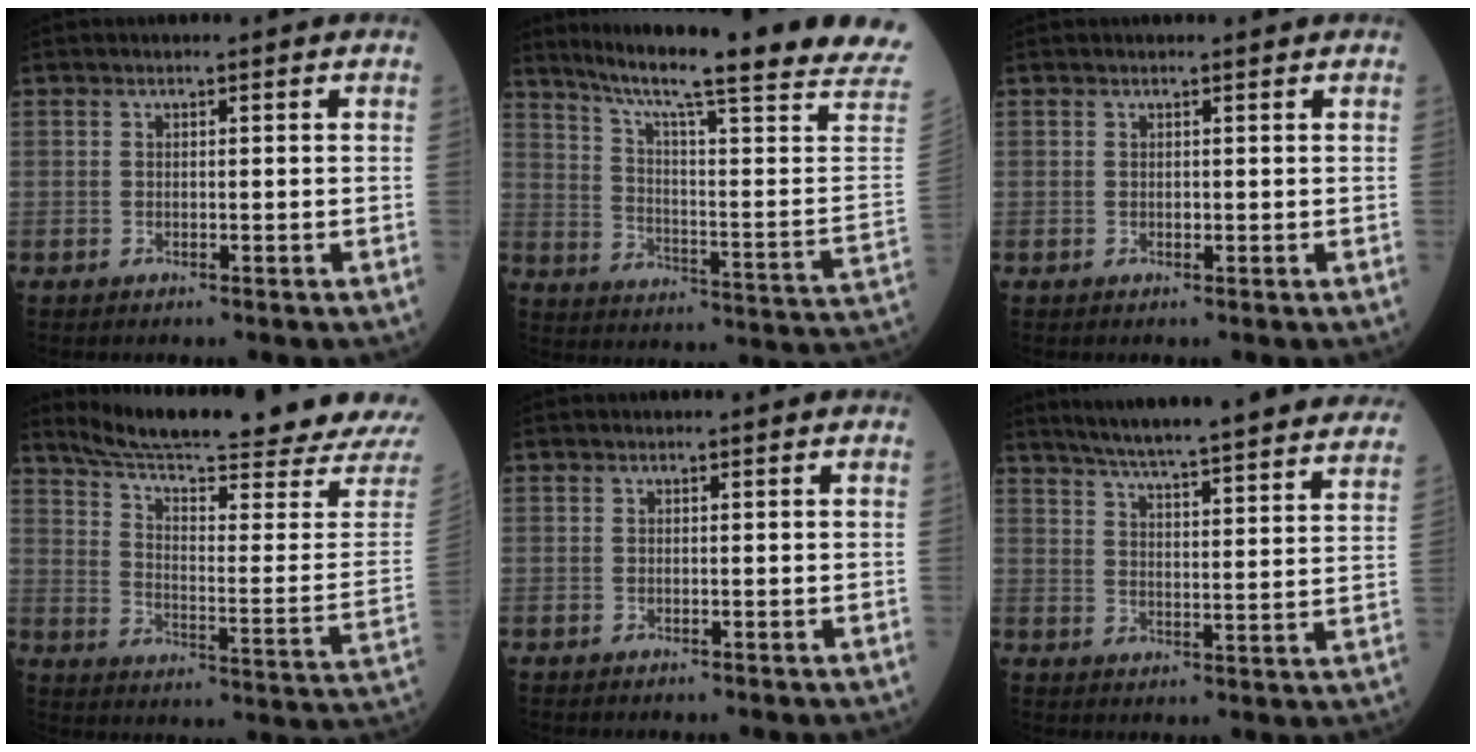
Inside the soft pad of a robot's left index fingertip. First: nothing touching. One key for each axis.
{"total": 27.6, "fx": 22.9, "fy": 0.1, "fz": 15.3, "tx": -0.241, "ty": -0.075, "tz": 0.297}
{"total": 0.9, "fx": 0.6, "fy": 0.6, "fz": 0.1, "tx": 0.000, "ty": 0.003, "tz": 0.008}
{"total": 24.8, "fx": 23.0, "fy": -1.2, "fz": 9.1, "tx": -0.152, "ty": -0.093, "tz": 0.312}
{"total": 0.0}
{"total": 30.8, "fx": 27.7, "fy": 2.7, "fz": 13.2, "tx": -0.204, "ty": -0.041, "tz": 0.352}